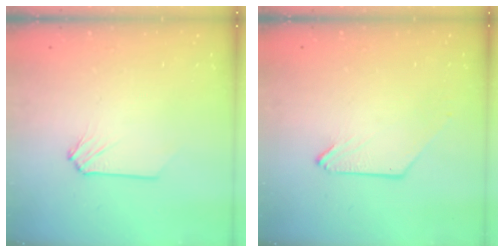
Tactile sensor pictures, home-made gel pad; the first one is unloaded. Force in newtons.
{"total": 0.0}